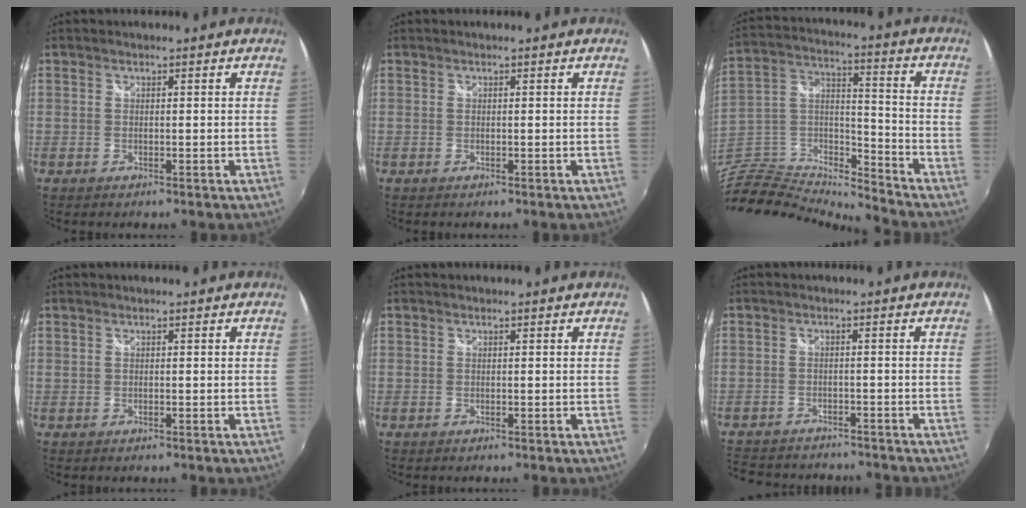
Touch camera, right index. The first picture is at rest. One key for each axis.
{"total": 0.0}
{"total": 14.7, "fx": -13.9, "fy": 2.1, "fz": 4.3, "tx": -0.107, "ty": 0.017, "tz": -0.281}
{"total": 0.0}
{"total": 0.0}
{"total": 12.4, "fx": -10.6, "fy": 5.1, "fz": 3.9, "tx": -0.108, "ty": 0.003, "tz": -0.157}